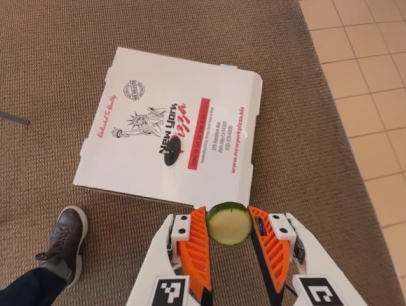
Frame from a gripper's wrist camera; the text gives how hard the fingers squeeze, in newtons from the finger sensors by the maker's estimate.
{"total": 8.2, "left": 7.8, "right": 8.6}